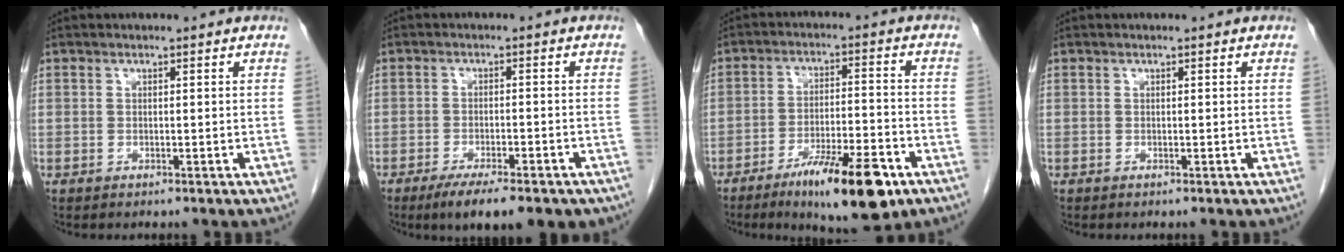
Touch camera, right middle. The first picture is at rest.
{"total": 11.6, "force": [-8.6, 3.1, 7.3], "torque": [-0.088, -0.008, -0.119]}
{"total": 13.3, "force": [-7.9, 2.3, 10.4], "torque": [-0.165, -0.013, -0.120]}
{"total": 0.0}